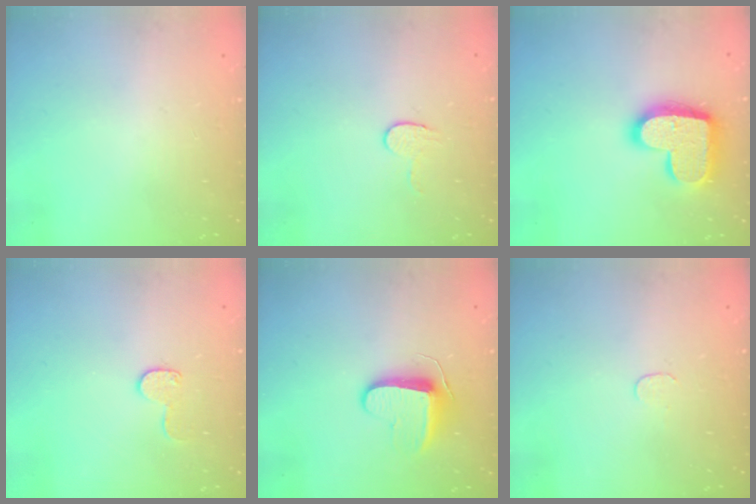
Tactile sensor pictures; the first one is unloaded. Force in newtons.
{"total": 6.2, "press": 6.2, "slide": 0.5}
{"total": 17.6, "press": 17.5, "slide": 1.0}
{"total": 8.4, "press": 8.4, "slide": 0.5}
{"total": 9.5, "press": 9.5, "slide": 0.3}
{"total": 3.5, "press": 3.5, "slide": 0.3}